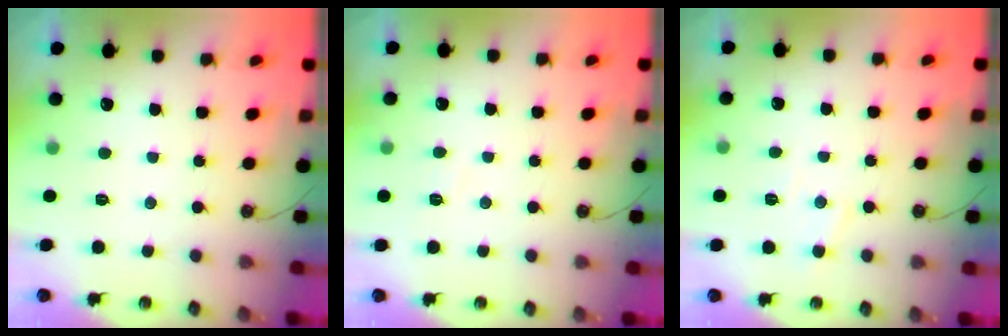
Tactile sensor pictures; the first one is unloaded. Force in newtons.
{"total": 4.4, "press": 4.4, "slide": 0.6}
{"total": 6.2, "press": 6.1, "slide": 0.8}